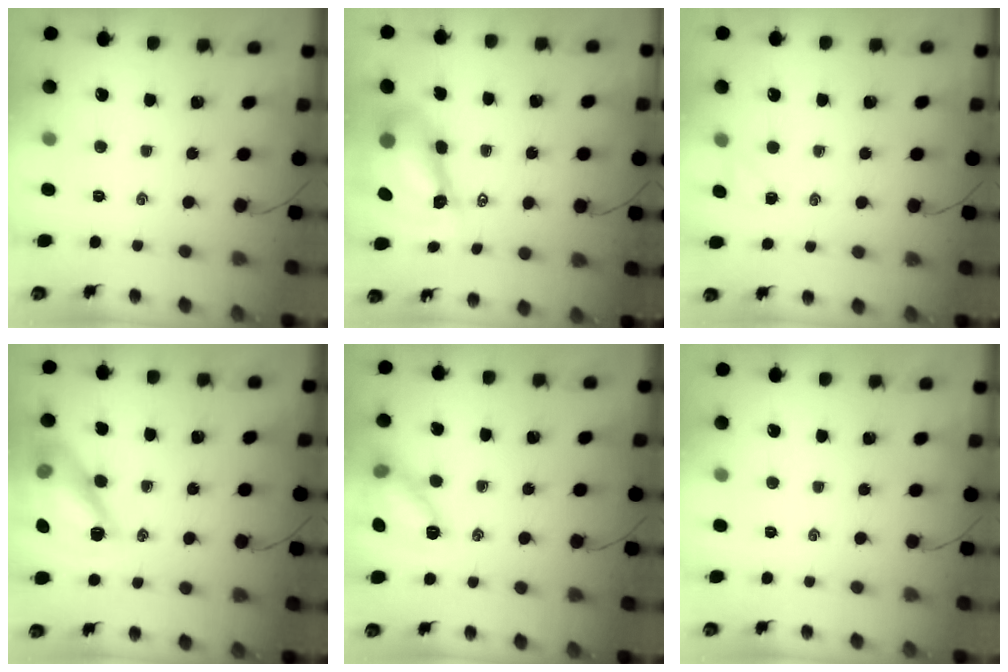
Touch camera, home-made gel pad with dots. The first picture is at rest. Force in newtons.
{"total": 12.8, "press": 12.2, "slide": 3.7}
{"total": 3.9, "press": 3.7, "slide": 1.2}
{"total": 15.4, "press": 15.2, "slide": 2.3}
{"total": 11.5, "press": 11.5, "slide": 0.4}
{"total": 0.0}